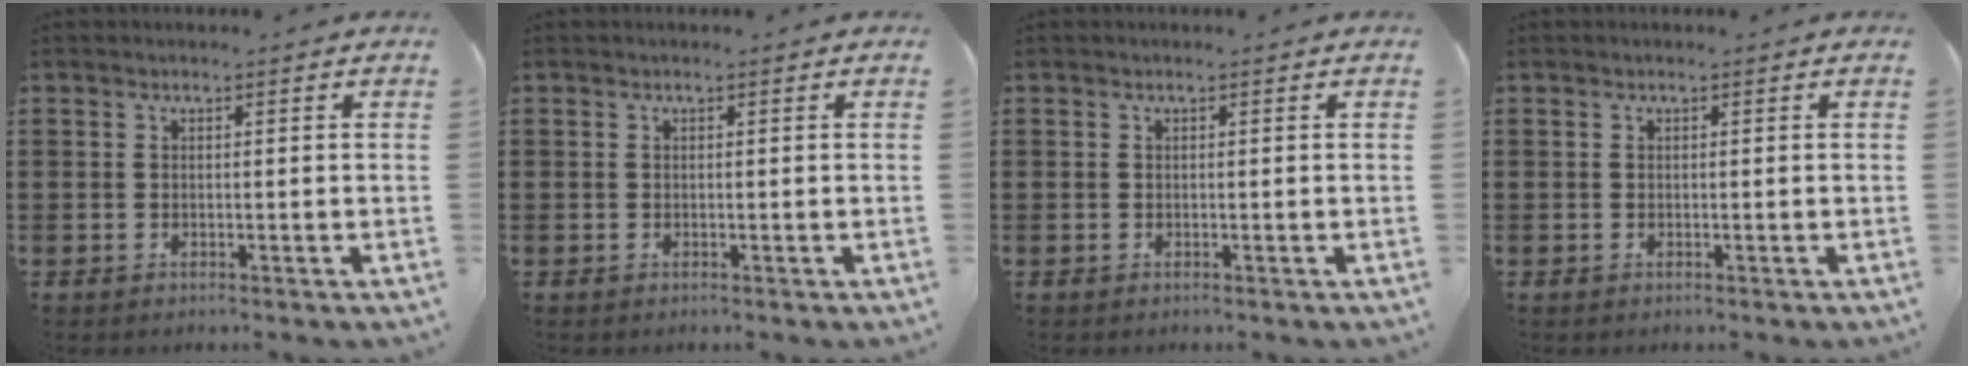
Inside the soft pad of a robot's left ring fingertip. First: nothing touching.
{"total": 0.0}
{"total": 0.0}
{"total": 0.0}